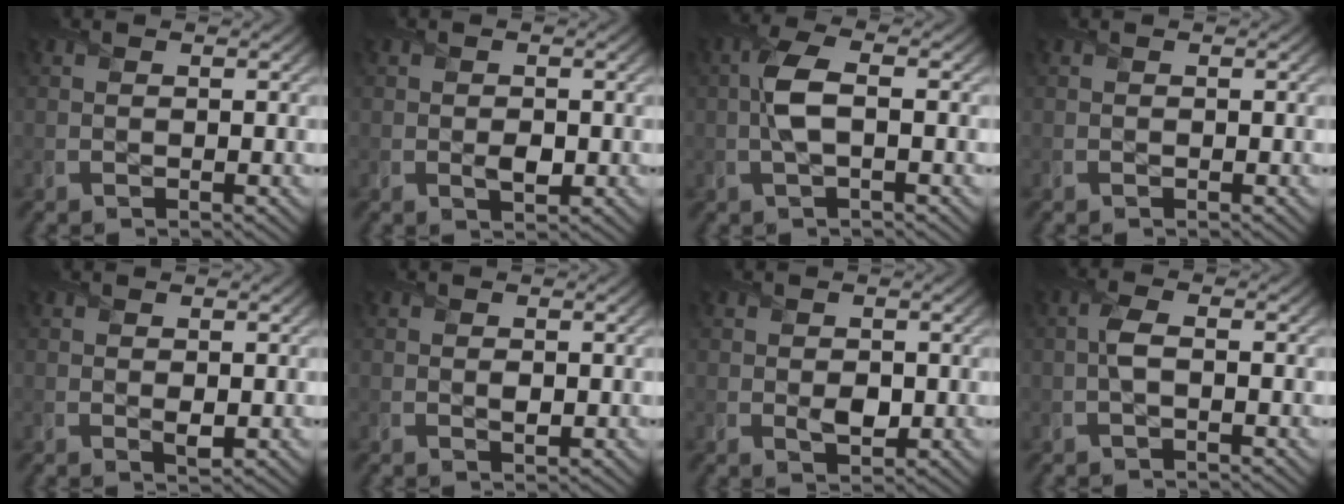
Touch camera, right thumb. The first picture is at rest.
{"total": 1.6, "force": [-0.3, 1.0, 1.2], "torque": [-0.017, -0.008, -0.002]}
{"total": 4.3, "force": [-0.1, 1.4, 4.1], "torque": [-0.096, 0.008, -0.007]}
{"total": 0.0}
{"total": 0.8, "force": [0.3, 0.3, 0.7], "torque": [-0.010, -0.006, 0.008]}
{"total": 0.7, "force": [0.2, 0.4, 0.5], "torque": [-0.007, -0.006, 0.004]}
{"total": 2.0, "force": [0.0, 1.4, 1.4], "torque": [-0.024, -0.009, 0.005]}
{"total": 2.0, "force": [-0.2, 0.6, 1.9], "torque": [-0.043, 0.005, -0.007]}